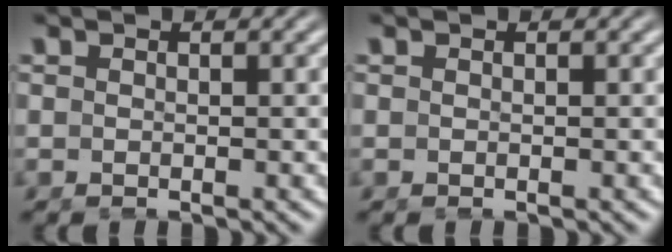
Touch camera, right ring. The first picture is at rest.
{"total": 0.0}